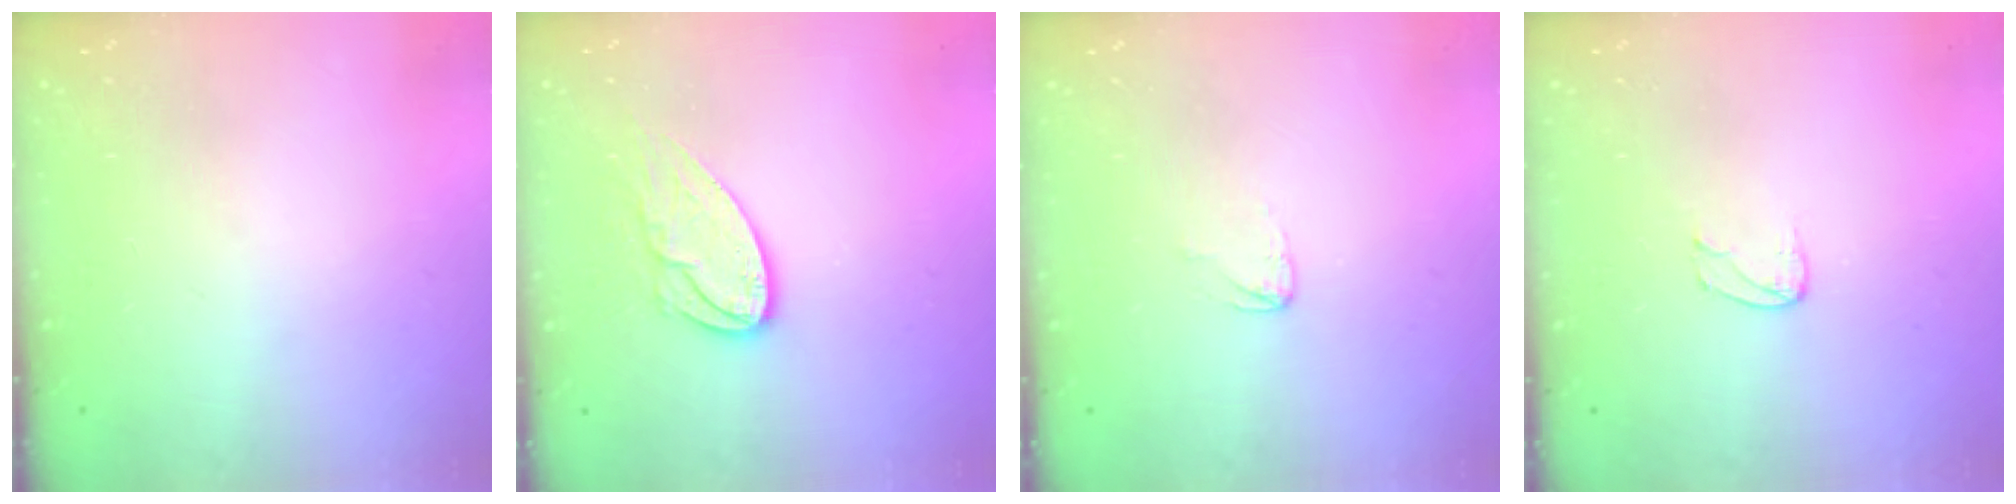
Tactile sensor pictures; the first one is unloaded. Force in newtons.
{"total": 11.2, "press": 11.1, "slide": 0.9}
{"total": 2.0, "press": 2.0, "slide": 0.1}
{"total": 4.1, "press": 4.1, "slide": 0.4}